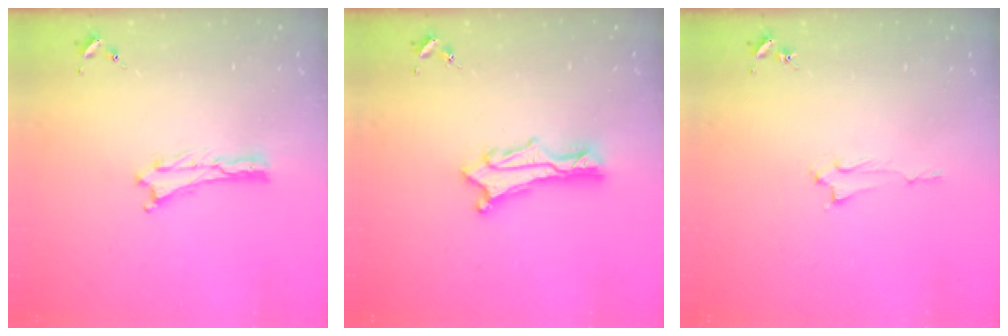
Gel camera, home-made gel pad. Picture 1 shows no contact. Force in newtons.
{"total": 3.0, "press": 3.0, "slide": 0.2}
{"total": 1.3, "press": 1.3, "slide": 0.2}